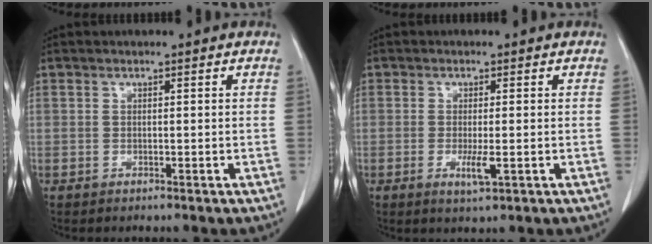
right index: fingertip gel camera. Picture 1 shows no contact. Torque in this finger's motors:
{"motor_torque": [0.84, -0.35, 0.38, 0.08]}